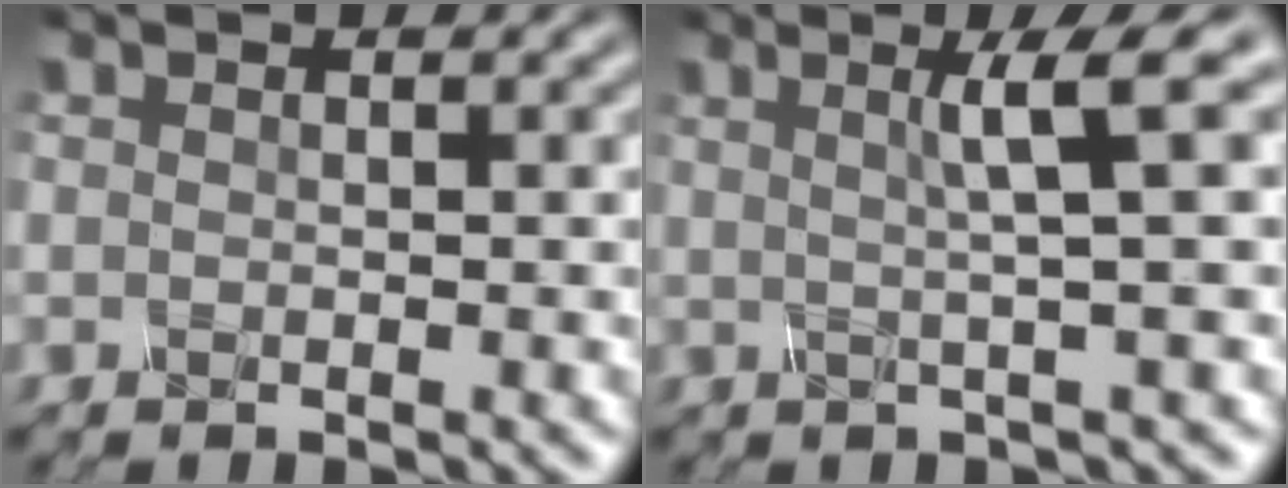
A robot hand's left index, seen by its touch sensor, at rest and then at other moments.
{"total": 5.1, "force": [1.3, 0.5, 4.9], "torque": [-0.073, 0.016, 0.019]}